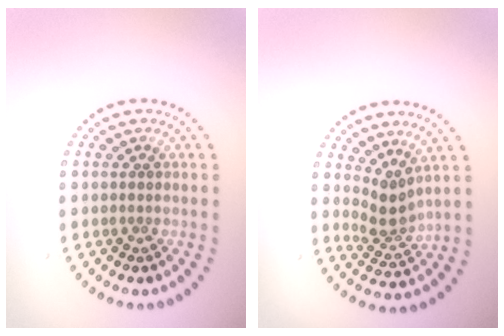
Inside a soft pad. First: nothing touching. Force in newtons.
{"total": 2.6, "press": 1.8, "slide": 1.8}